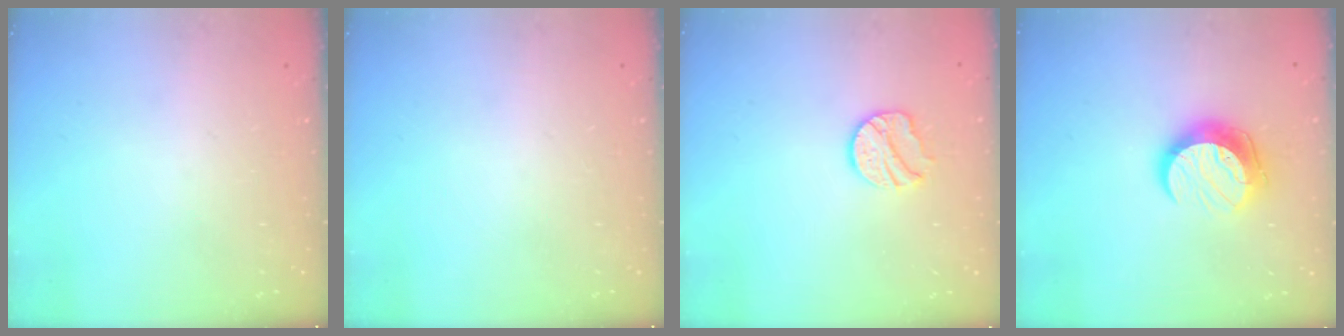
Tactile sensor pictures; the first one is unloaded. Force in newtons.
{"total": 0.0}
{"total": 10.4, "press": 10.3, "slide": 0.6}
{"total": 11.6, "press": 11.5, "slide": 1.0}